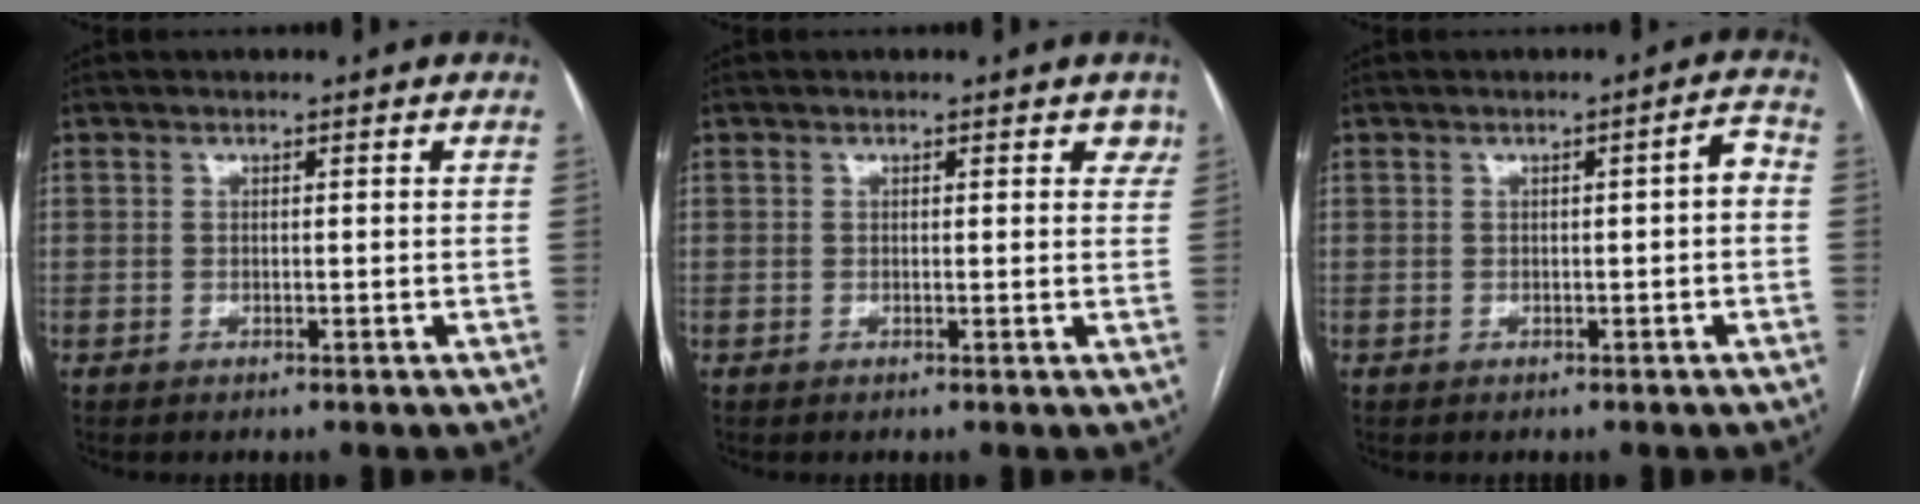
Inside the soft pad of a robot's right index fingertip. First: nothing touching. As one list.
[{"total": 2.2, "force": [1.4, 1.2, 1.1], "torque": [0.003, 0.004, 0.008]}, {"total": 2.3, "force": [-0.2, 0.4, 2.2], "torque": [-0.024, 0.006, -0.004]}]